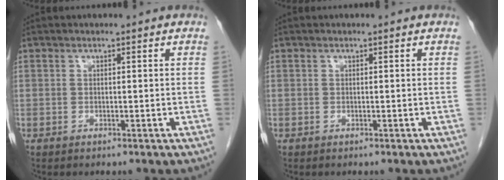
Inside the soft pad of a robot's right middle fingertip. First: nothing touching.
{"total": 0.0}